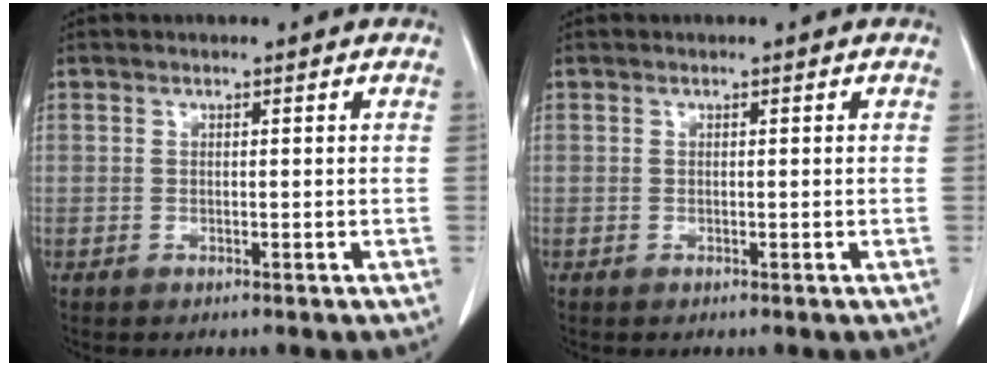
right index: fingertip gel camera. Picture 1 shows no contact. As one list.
[{"total": 0.0}]